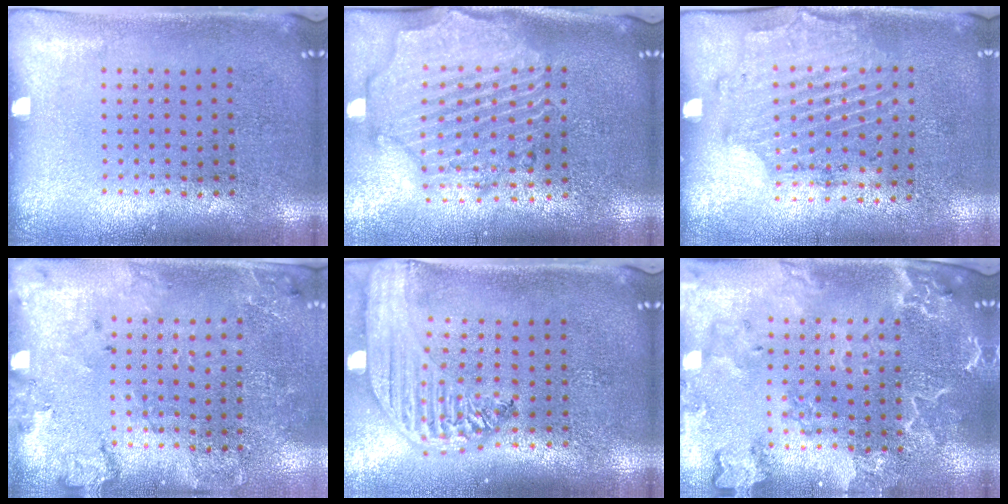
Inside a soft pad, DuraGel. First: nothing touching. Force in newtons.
{"total": 2.9, "press": 2.6, "slide": 1.3}
{"total": 1.7, "press": 1.3, "slide": 1.1}
{"total": 1.8, "press": 1.6, "slide": 0.8}
{"total": 2.9, "press": 2.3, "slide": 1.7}
{"total": 2.8, "press": 2.6, "slide": 1.0}